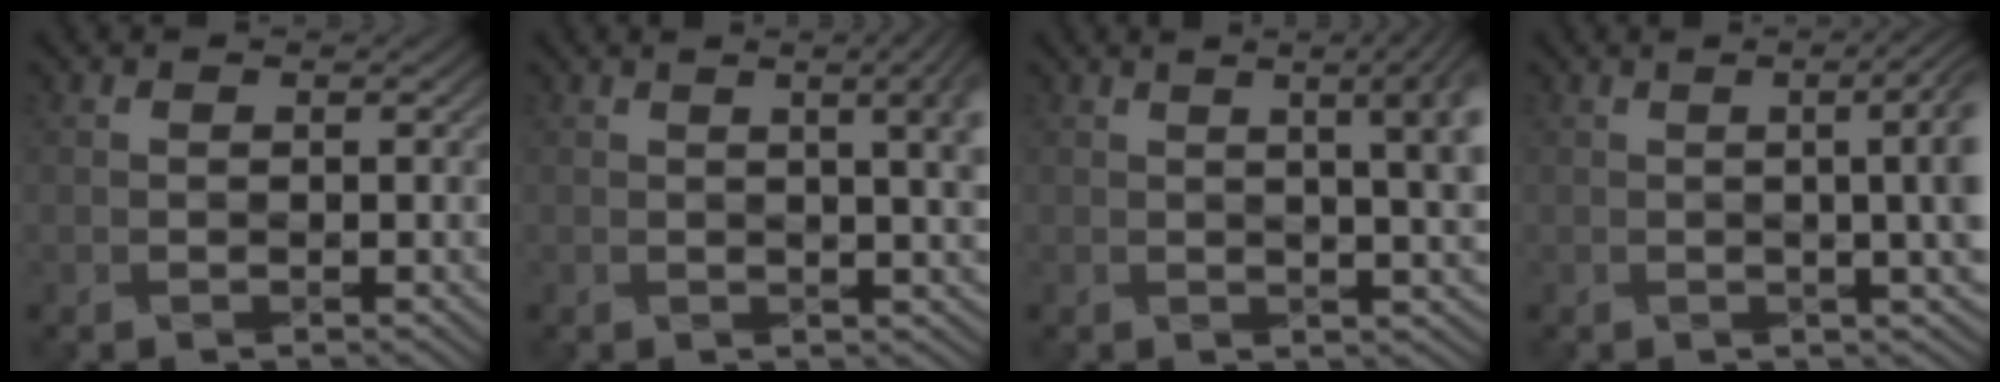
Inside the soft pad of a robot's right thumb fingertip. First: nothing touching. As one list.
[{"total": 8.6, "force": [2.1, 2.6, 7.9], "torque": [-0.066, 0.031, 0.012]}, {"total": 11.1, "force": [2.9, 3.6, 10.1], "torque": [-0.096, 0.045, 0.026]}, {"total": 9.7, "force": [0.6, 3.2, 9.1], "torque": [-0.075, 0.028, 0.002]}]